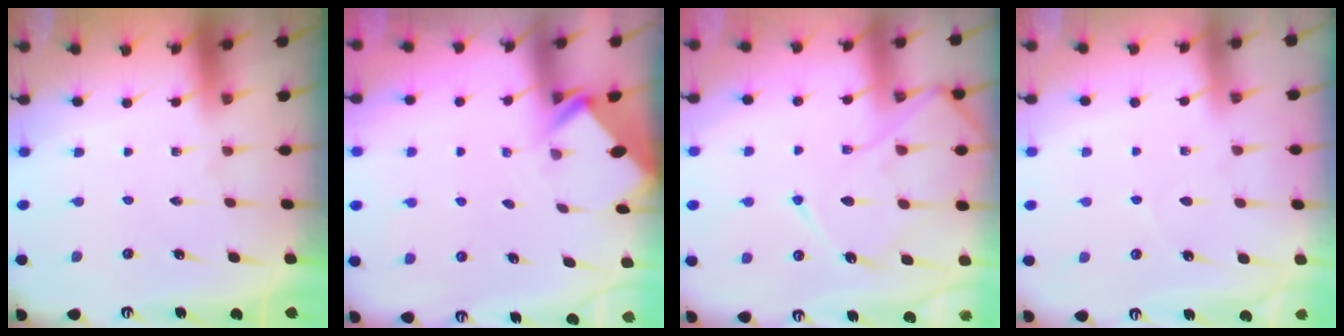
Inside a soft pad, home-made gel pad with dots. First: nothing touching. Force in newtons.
{"total": 2.1, "press": 2.1, "slide": 0.1}
{"total": 11.9, "press": 11.9, "slide": 1.3}
{"total": 3.6, "press": 3.5, "slide": 0.4}